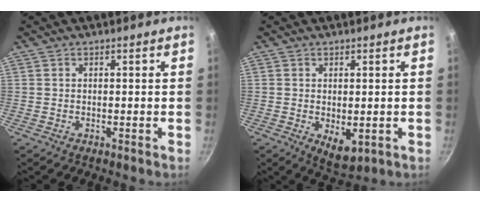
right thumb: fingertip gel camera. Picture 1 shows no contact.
{"total": 5.2, "force": [-0.7, 2.9, 4.2], "torque": [-0.053, -0.014, -0.002]}